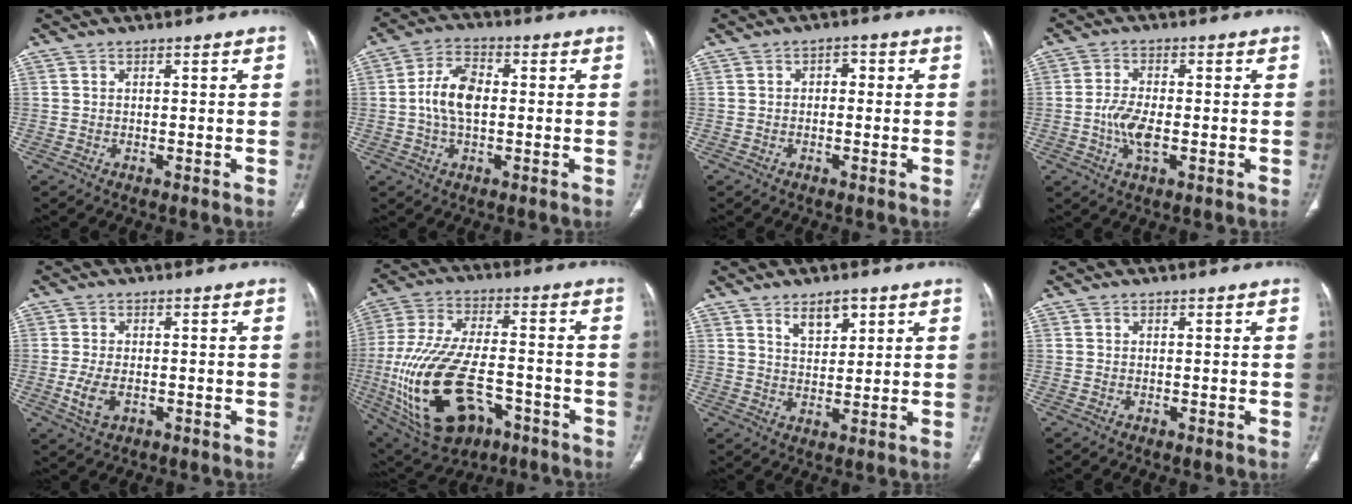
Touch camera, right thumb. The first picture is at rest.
{"total": 8.1, "force": [0.0, 4.7, 6.6], "torque": [-0.124, 0.015, -0.007]}
{"total": 2.2, "force": [0.1, 1.6, 1.5], "torque": [-0.004, 0.007, -0.007]}
{"total": 6.0, "force": [-1.2, 2.7, 5.3], "torque": [-0.112, 0.003, -0.023]}
{"total": 4.7, "force": [-1.2, 2.7, 3.6], "torque": [-0.079, -0.003, -0.018]}
{"total": 24.9, "force": [-8.2, 13.6, 19.2], "torque": [-0.419, 0.014, -0.122]}
{"total": 5.4, "force": [3.2, 2.7, 3.4], "torque": [-0.038, -0.023, 0.057]}
{"total": 0.0}